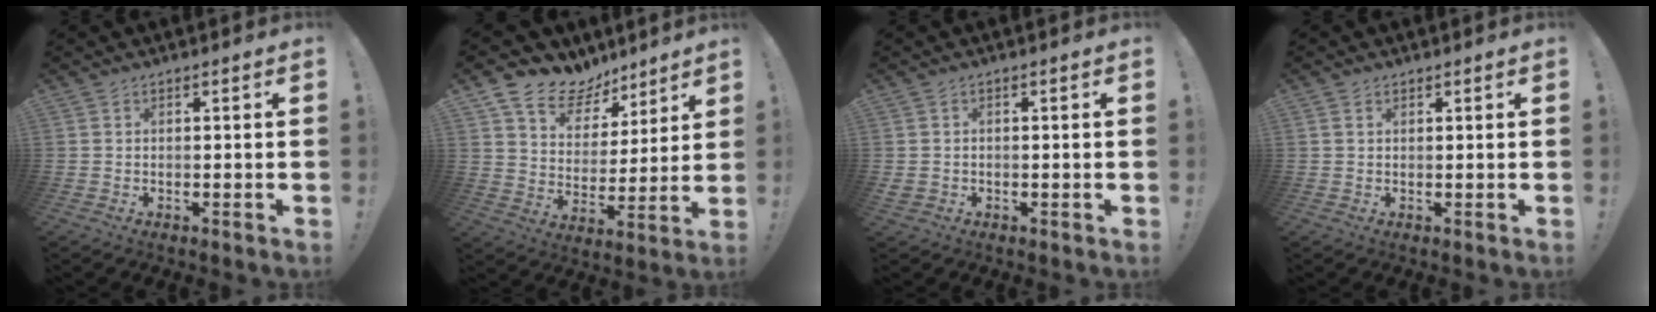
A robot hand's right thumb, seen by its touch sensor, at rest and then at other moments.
{"total": 11.9, "force": [9.0, 7.1, 3.2], "torque": [-0.061, -0.066, 0.169]}
{"total": 1.4, "force": [-0.2, 1.2, 0.6], "torque": [-0.006, -0.002, -0.004]}
{"total": 1.2, "force": [0.8, 0.8, 0.4], "torque": [-0.005, -0.001, 0.015]}